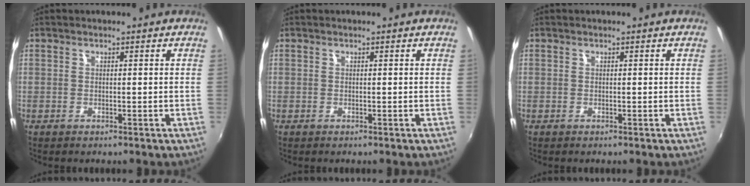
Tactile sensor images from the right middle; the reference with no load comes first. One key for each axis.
{"total": 0.0}
{"total": 0.0}